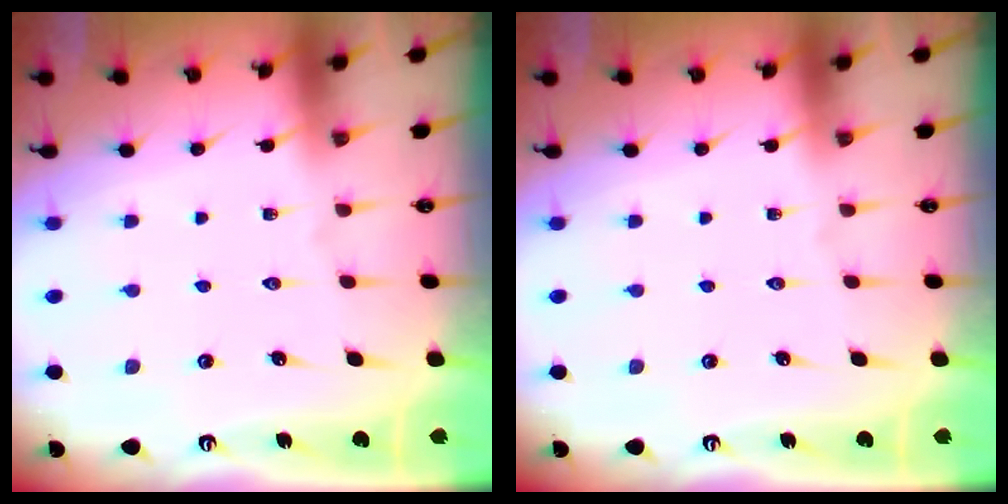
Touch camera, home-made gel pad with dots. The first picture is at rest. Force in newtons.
{"total": 0.0}